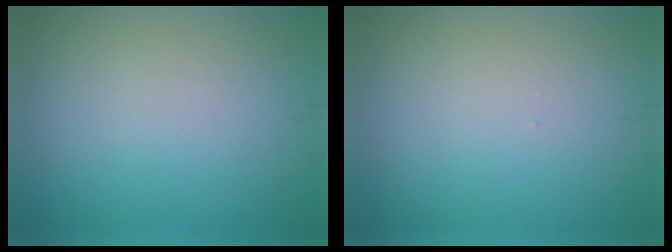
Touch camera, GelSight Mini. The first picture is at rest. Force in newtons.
{"total": 0.0}